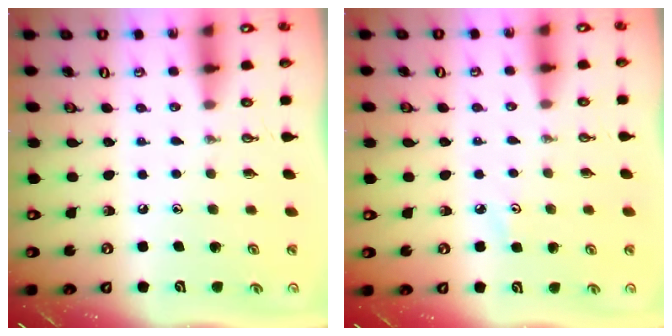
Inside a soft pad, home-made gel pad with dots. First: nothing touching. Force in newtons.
{"total": 2.8, "press": 2.8, "slide": 0.4}